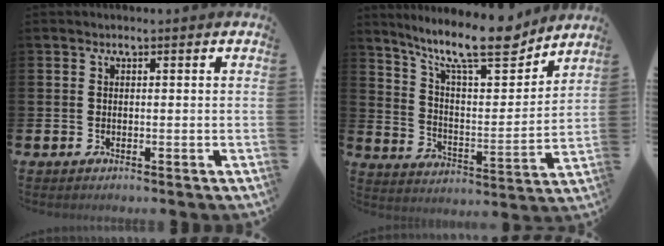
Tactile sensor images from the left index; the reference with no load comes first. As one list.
[{"total": 13.7, "force": [11.2, 3.2, 7.3], "torque": [-0.135, -0.070, 0.188]}]